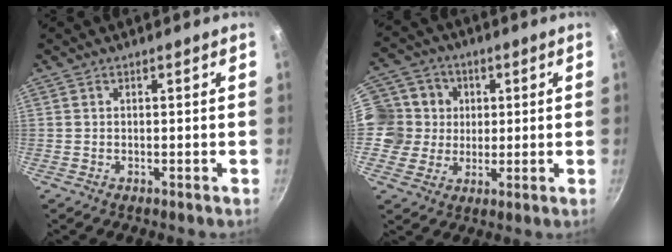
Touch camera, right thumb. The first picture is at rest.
{"total": 10.2, "force": [1.4, 9.7, 2.9], "torque": [-0.020, 0.009, 0.011]}